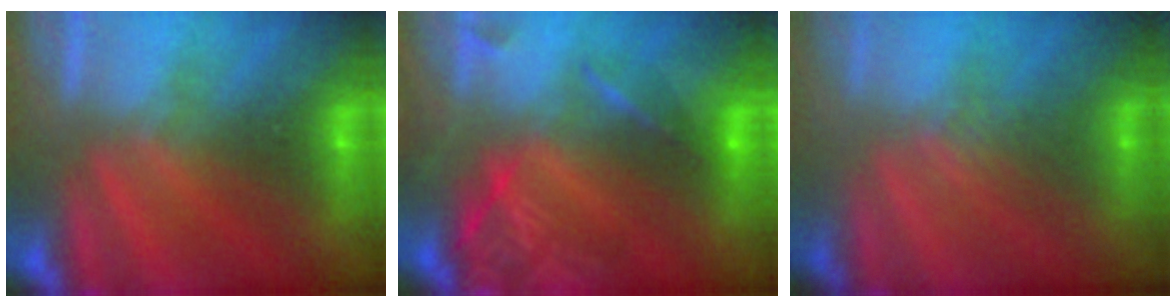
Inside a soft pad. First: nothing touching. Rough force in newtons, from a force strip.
{"total": 6.4}
{"total": 2.5}